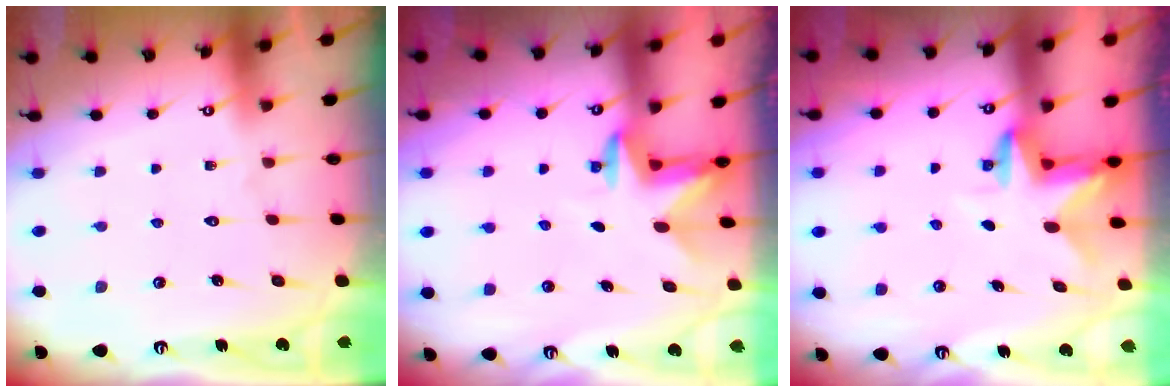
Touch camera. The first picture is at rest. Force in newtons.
{"total": 2.6, "press": 2.6, "slide": 0.4}
{"total": 3.0, "press": 3.0, "slide": 0.3}